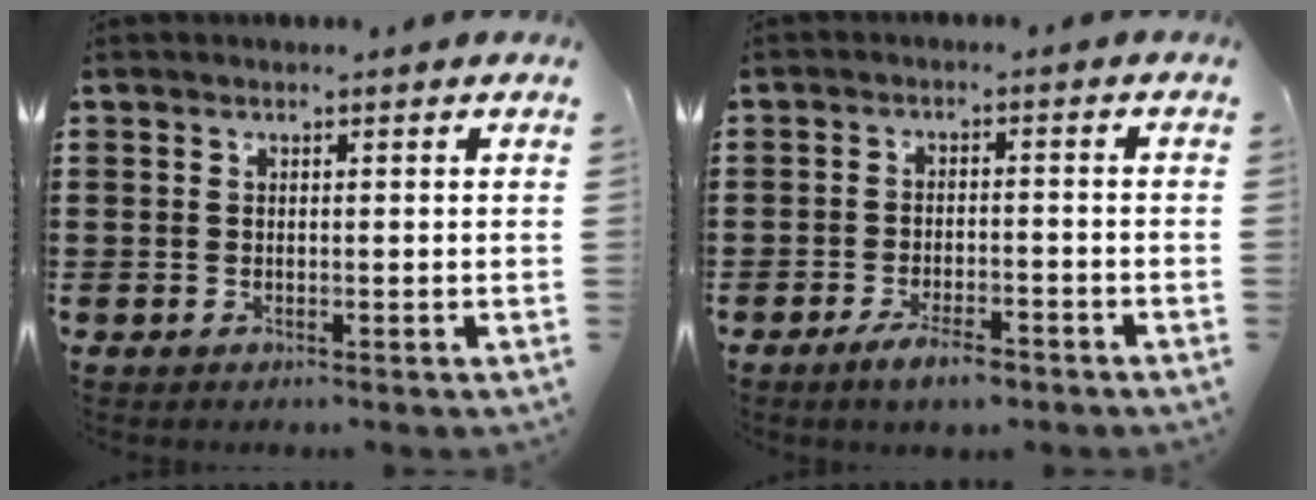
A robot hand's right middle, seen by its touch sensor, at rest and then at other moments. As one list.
[{"total": 4.4, "force": [-3.2, 1.0, 2.8], "torque": [-0.051, 0.001, -0.058]}]